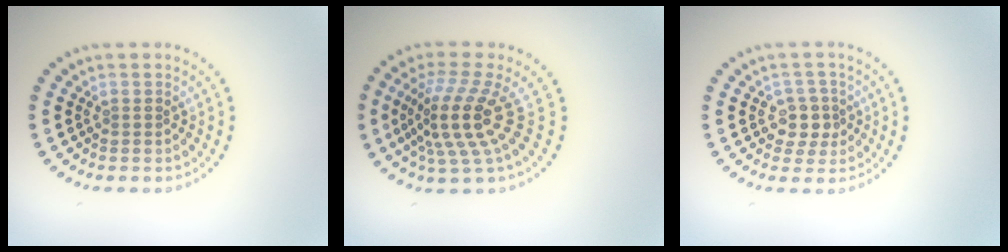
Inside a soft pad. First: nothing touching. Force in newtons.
{"total": 5.1, "press": 3.6, "slide": 3.6}
{"total": 2.3, "press": 2.1, "slide": 1.0}